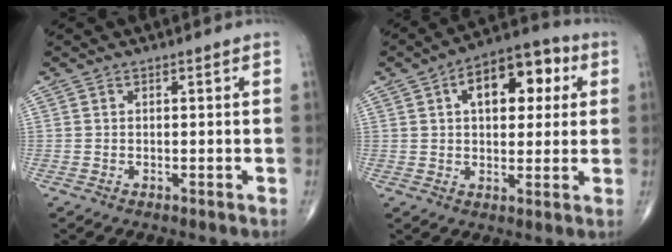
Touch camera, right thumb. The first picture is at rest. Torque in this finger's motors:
{"motor_torque": [0.54, 2.96, 0.94, 0.27, 0.28]}